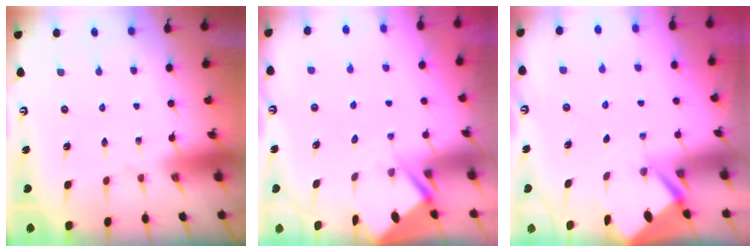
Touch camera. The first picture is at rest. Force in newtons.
{"total": 3.5, "press": 3.5, "slide": 0.4}
{"total": 2.7, "press": 2.7, "slide": 0.3}